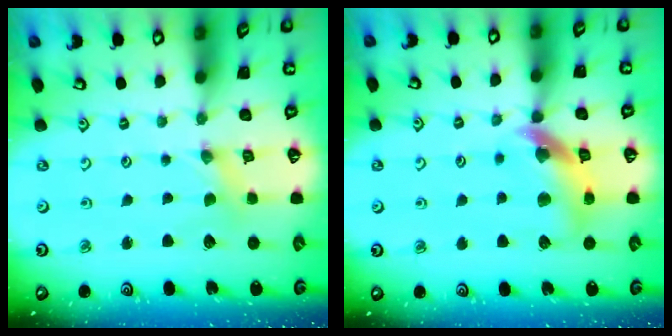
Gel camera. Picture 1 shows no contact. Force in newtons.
{"total": 13.0, "press": 12.9, "slide": 1.8}